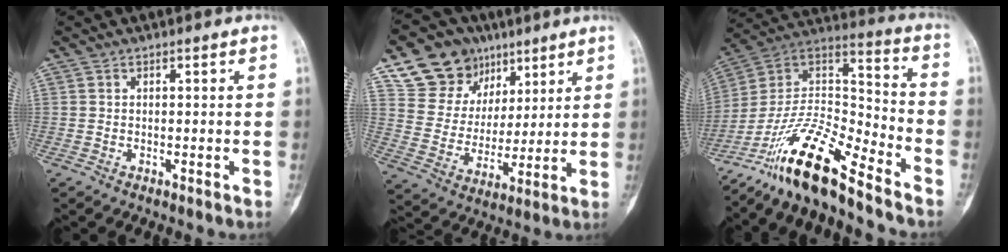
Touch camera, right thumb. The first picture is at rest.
{"total": 15.9, "force": [9.4, 11.9, 4.8], "torque": [-0.045, -0.028, 0.174]}
{"total": 17.0, "force": [-13.2, 3.4, 10.2], "torque": [-0.184, 0.094, -0.246]}